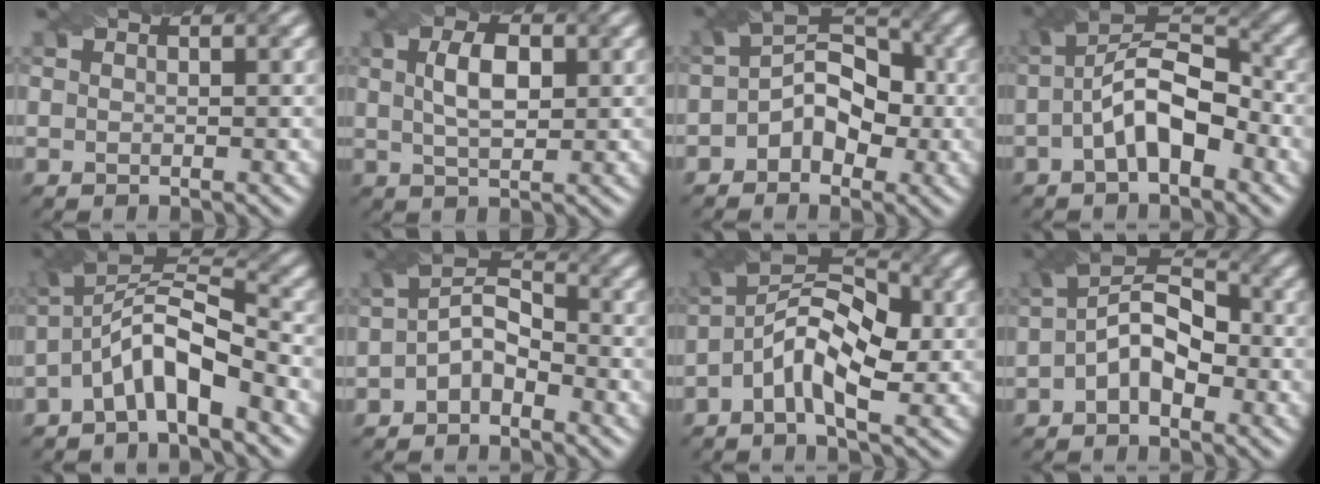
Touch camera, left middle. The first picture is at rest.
{"total": 3.9, "force": [1.0, 1.8, 3.3], "torque": [-0.067, 0.004, 0.019]}
{"total": 5.2, "force": [-1.0, 3.6, 3.6], "torque": [-0.044, 0.012, -0.024]}
{"total": 6.7, "force": [-1.6, 3.2, 5.7], "torque": [-0.102, 0.017, -0.032]}
{"total": 6.1, "force": [-2.8, 1.9, 5.0], "torque": [-0.091, 0.013, -0.062]}
{"total": 3.6, "force": [-1.5, 2.2, 2.5], "torque": [-0.046, 0.010, -0.033]}
{"total": 6.8, "force": [-1.1, 3.0, 6.0], "torque": [-0.108, 0.021, -0.030]}
{"total": 5.7, "force": [-1.0, 3.3, 4.5], "torque": [-0.079, 0.013, -0.025]}